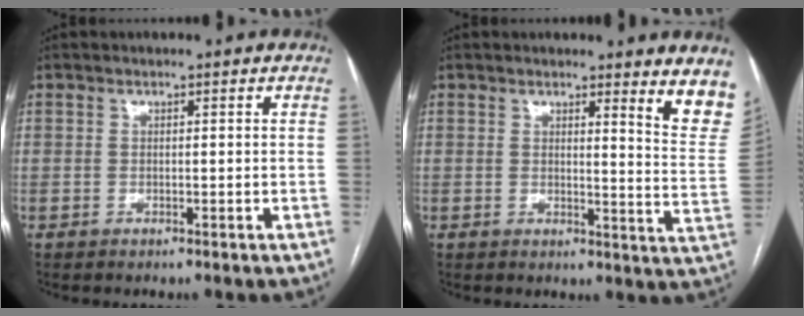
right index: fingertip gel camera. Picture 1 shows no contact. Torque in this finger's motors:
{"motor_torque": [0.16, 0.29, 0.05, 0.01]}